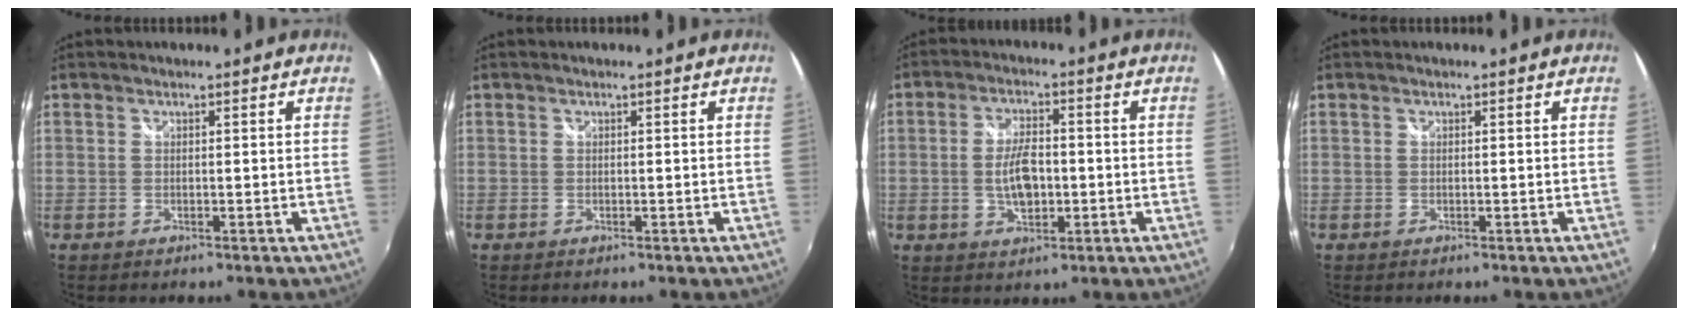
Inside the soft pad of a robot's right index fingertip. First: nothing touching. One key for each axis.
{"total": 0.0}
{"total": 7.2, "fx": -1.0, "fy": 3.6, "fz": 6.1, "tx": -0.117, "ty": 0.001, "tz": -0.015}
{"total": 0.0}